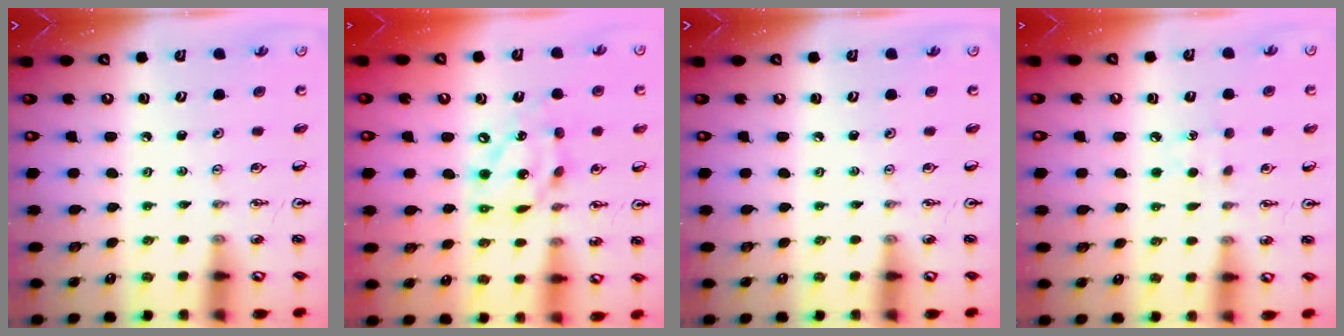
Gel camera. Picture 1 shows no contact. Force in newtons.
{"total": 13.9, "press": 13.9, "slide": 1.4}
{"total": 0.0}
{"total": 4.8, "press": 4.7, "slide": 0.5}